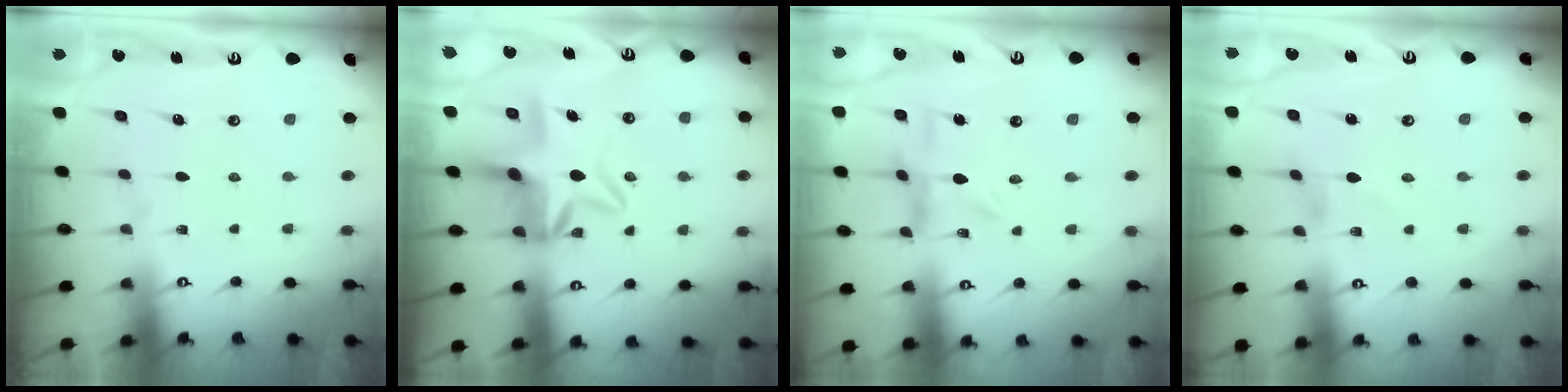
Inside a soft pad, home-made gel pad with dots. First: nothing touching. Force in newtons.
{"total": 8.9, "press": 8.3, "slide": 3.0}
{"total": 6.4, "press": 6.4, "slide": 0.5}
{"total": 0.0}